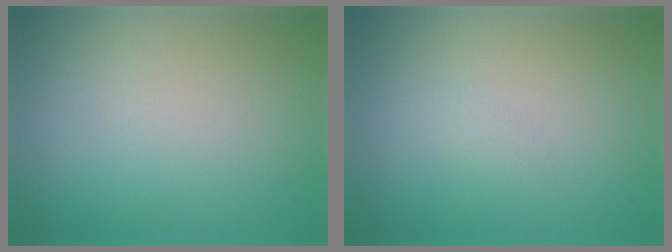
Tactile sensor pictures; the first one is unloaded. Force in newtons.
{"total": 0.5, "press": 0.5, "slide": 0.1}